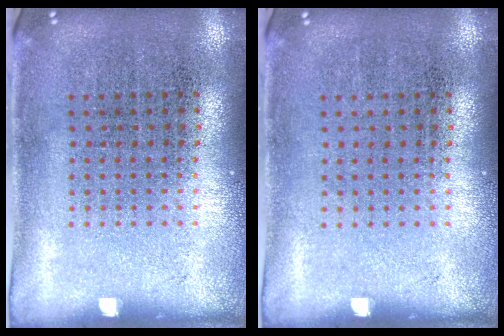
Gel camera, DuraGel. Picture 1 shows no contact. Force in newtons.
{"total": 0.0}